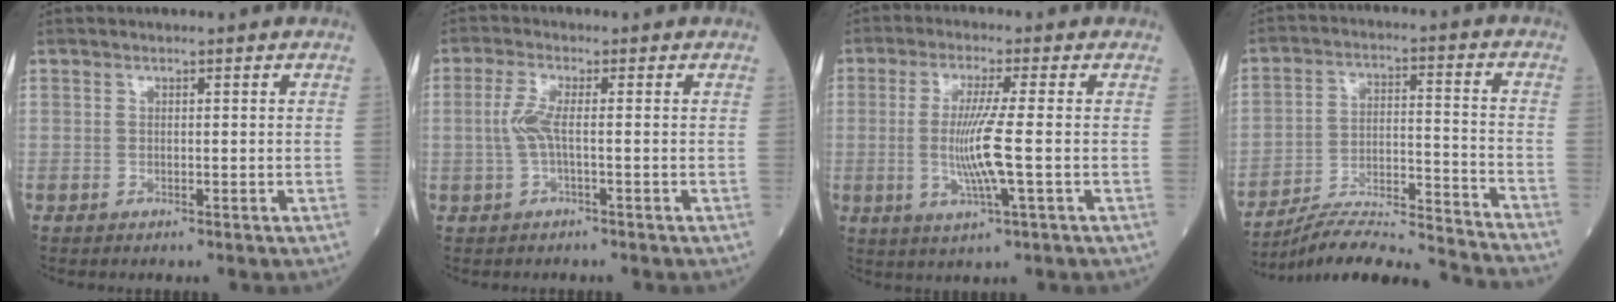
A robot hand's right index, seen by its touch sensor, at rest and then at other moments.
{"total": 3.3, "force": [-0.3, 0.3, 3.3], "torque": [-0.082, 0.000, -0.008]}
{"total": 7.6, "force": [-0.7, -0.7, 7.5], "torque": [-0.159, -0.013, -0.012]}
{"total": 17.7, "force": [-17.0, -1.2, 4.8], "torque": [-0.087, 0.004, -0.264]}